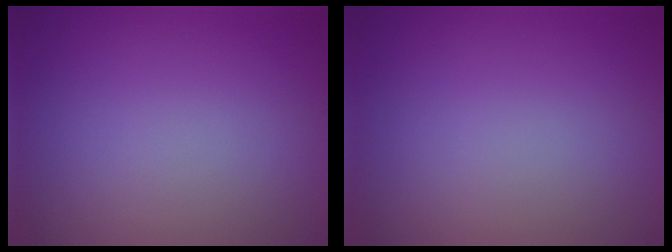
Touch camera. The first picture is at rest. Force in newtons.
{"total": 0.0}